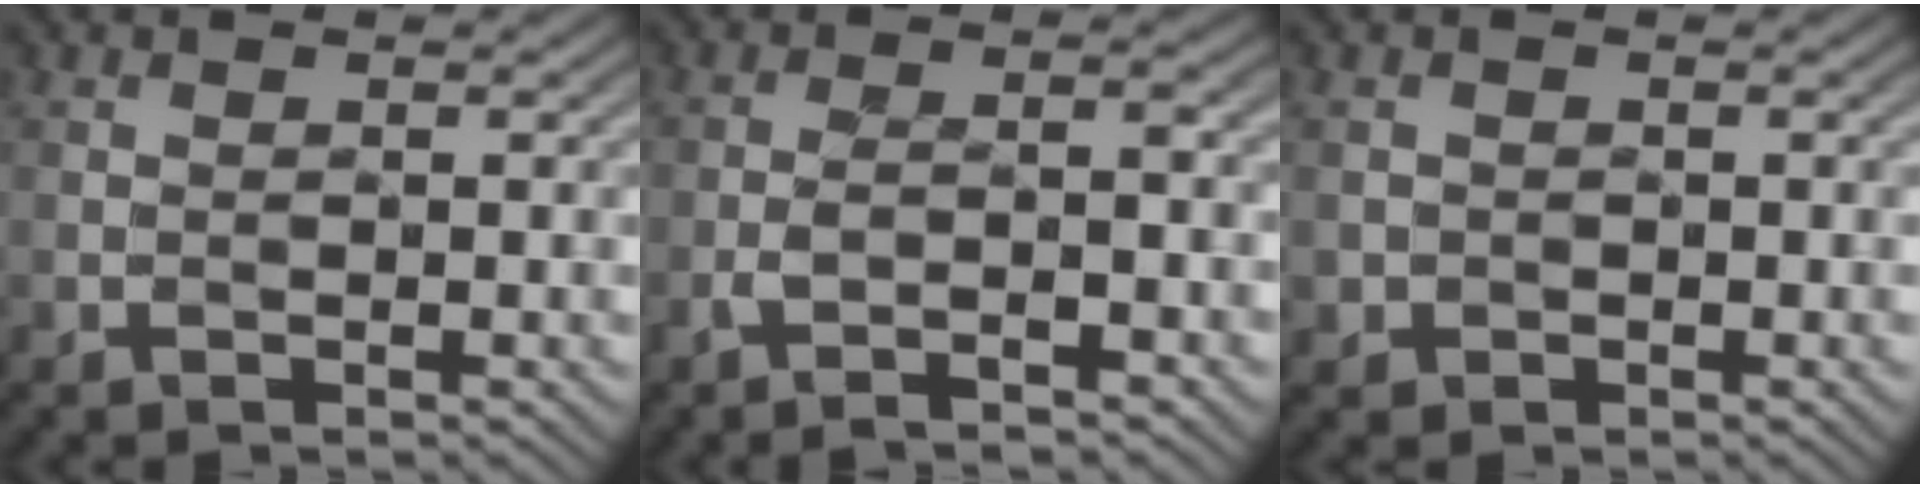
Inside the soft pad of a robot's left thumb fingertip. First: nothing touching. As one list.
[{"total": 3.9, "force": [-2.6, 0.2, 2.9], "torque": [-0.044, 0.006, -0.052]}, {"total": 1.0, "force": [-0.3, 0.9, -0.3], "torque": [0.005, -0.008, -0.004]}]